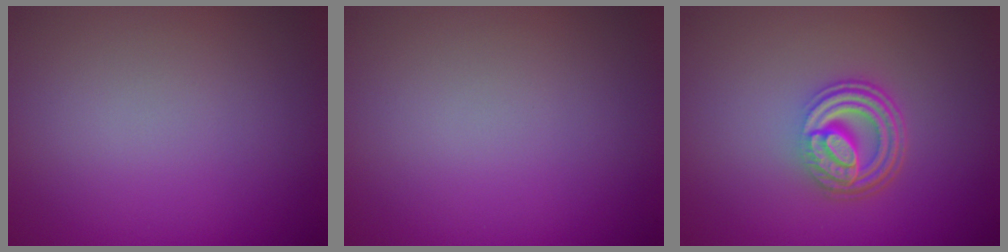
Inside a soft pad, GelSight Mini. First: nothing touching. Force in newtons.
{"total": 0.0}
{"total": 4.9, "press": 3.4, "slide": 3.5}